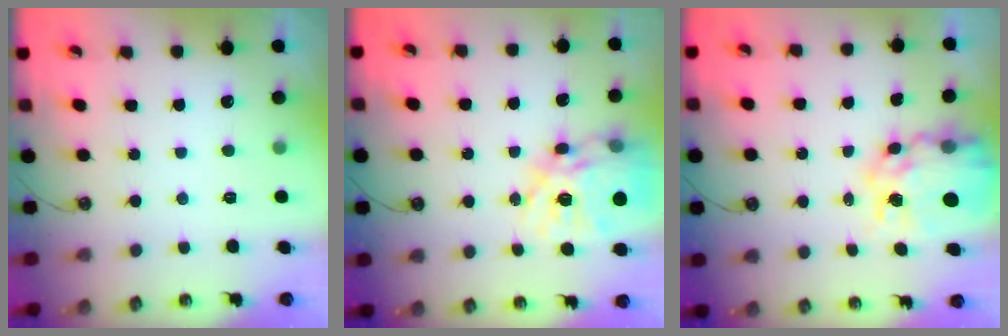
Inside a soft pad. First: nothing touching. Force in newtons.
{"total": 23.3, "press": 23.2, "slide": 2.1}
{"total": 13.8, "press": 13.7, "slide": 1.1}